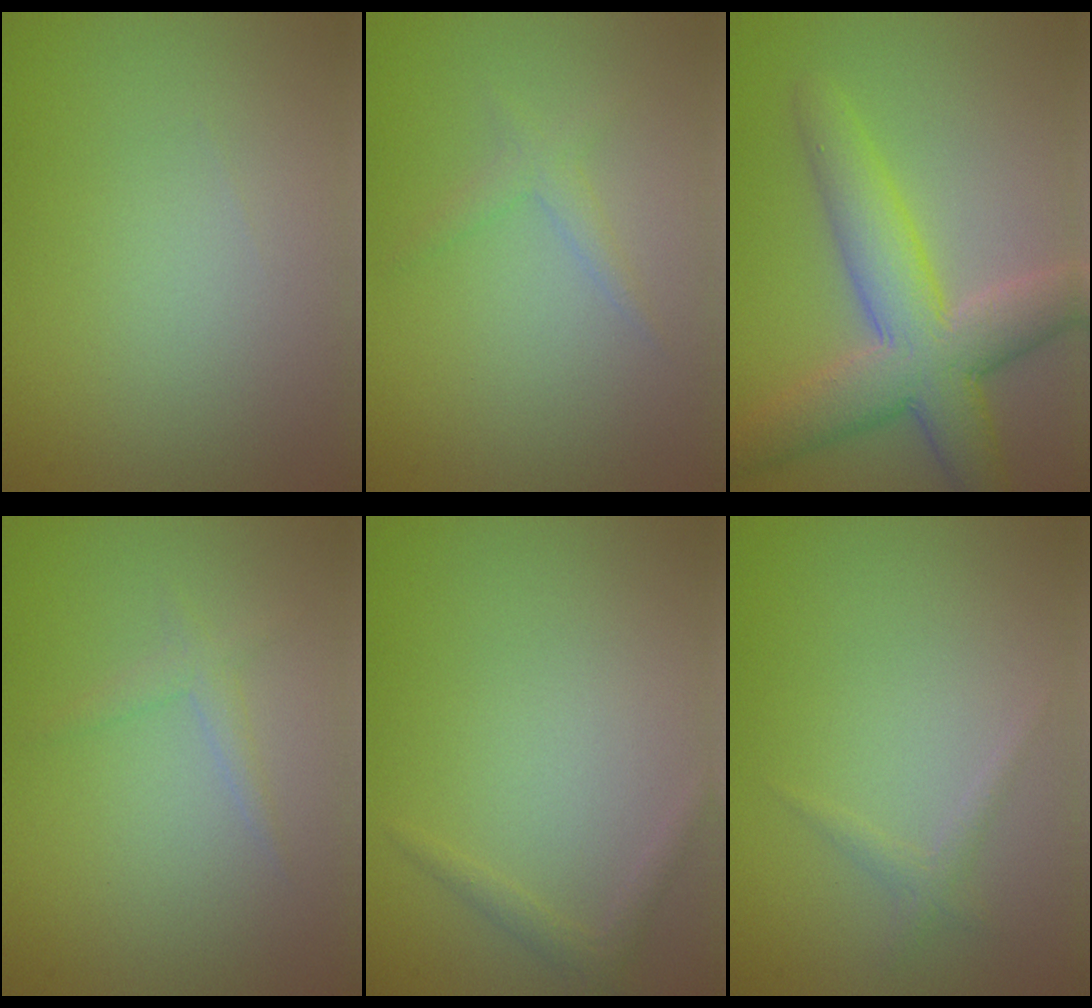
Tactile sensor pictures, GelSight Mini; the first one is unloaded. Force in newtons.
{"total": 1.3, "press": 1.3, "slide": 0.2}
{"total": 7.4, "press": 7.4, "slide": 0.2}
{"total": 1.3, "press": 1.3, "slide": 0.1}
{"total": 1.1, "press": 1.1, "slide": 0.1}
{"total": 1.0, "press": 1.0, "slide": 0.0}